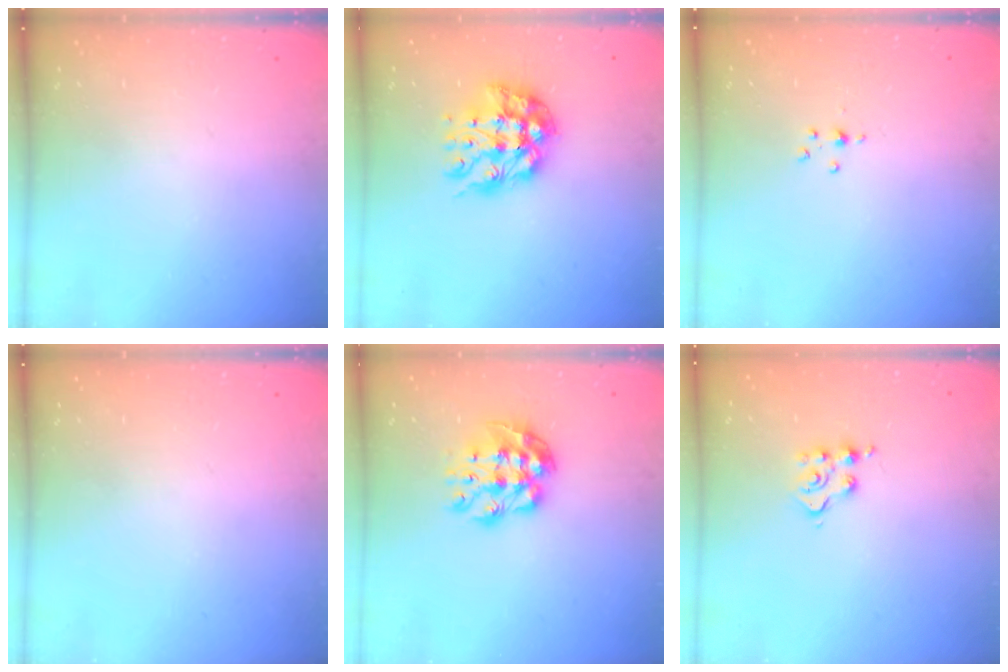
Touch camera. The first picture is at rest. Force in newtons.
{"total": 13.4, "press": 13.3, "slide": 1.2}
{"total": 2.9, "press": 2.9, "slide": 0.4}
{"total": 0.0}
{"total": 10.4, "press": 10.4, "slide": 1.1}
{"total": 4.9, "press": 4.8, "slide": 0.5}